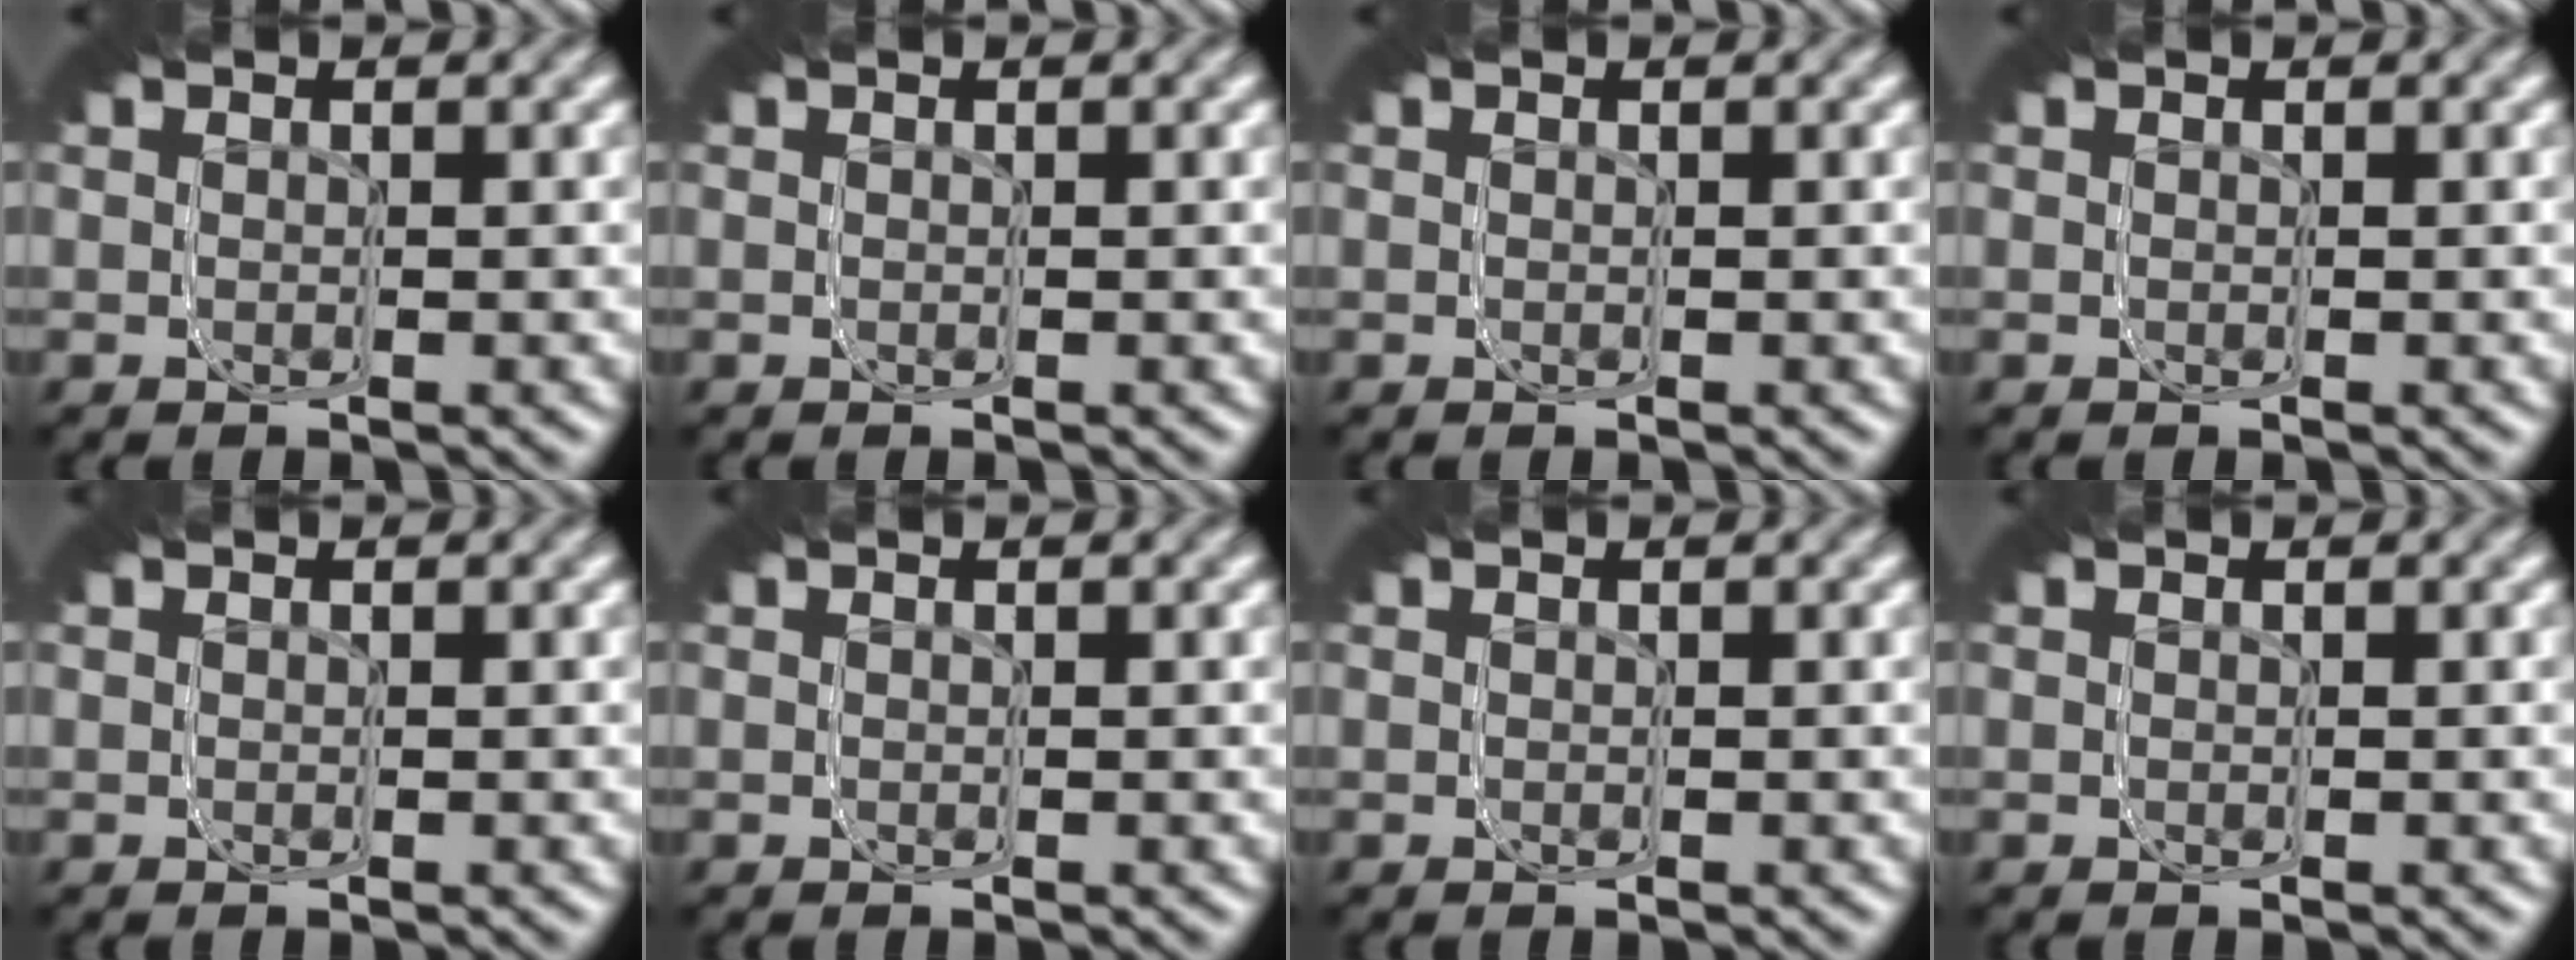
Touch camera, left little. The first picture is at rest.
{"total": 0.0}
{"total": 0.0}
{"total": 0.0}
{"total": 0.0}
{"total": 0.0}
{"total": 0.0}
{"total": 0.0}